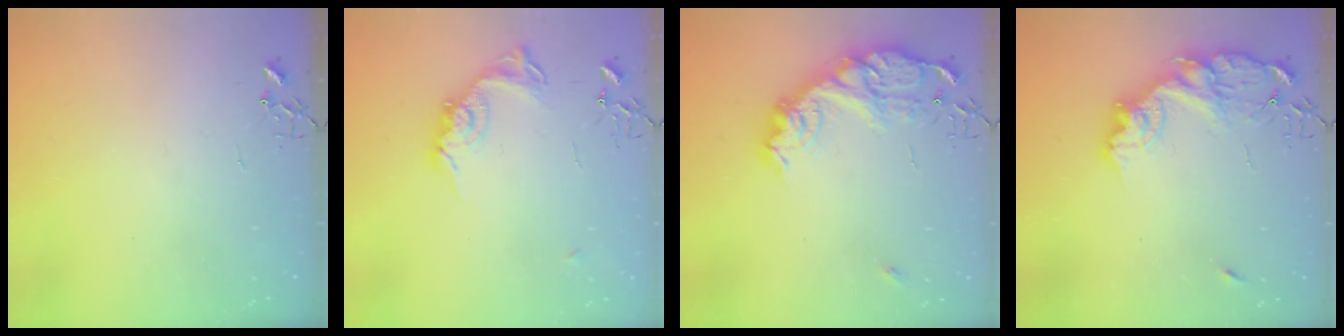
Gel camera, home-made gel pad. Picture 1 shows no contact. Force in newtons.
{"total": 14.2, "press": 14.2, "slide": 0.6}
{"total": 18.7, "press": 18.7, "slide": 1.3}
{"total": 15.3, "press": 15.2, "slide": 1.1}